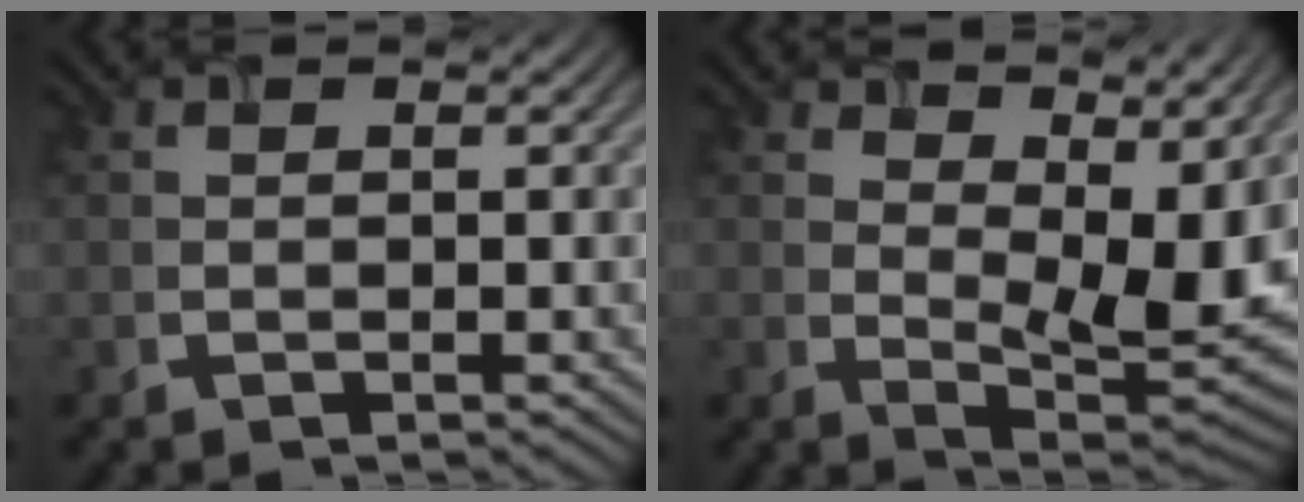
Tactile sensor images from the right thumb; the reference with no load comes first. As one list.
[{"total": 11.2, "force": [5.3, 5.1, 8.3], "torque": [-0.137, -0.011, 0.093]}]